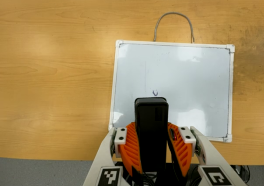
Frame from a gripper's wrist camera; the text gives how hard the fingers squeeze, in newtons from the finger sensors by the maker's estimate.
{"total": 6.3, "left": 5.2, "right": 7.5}